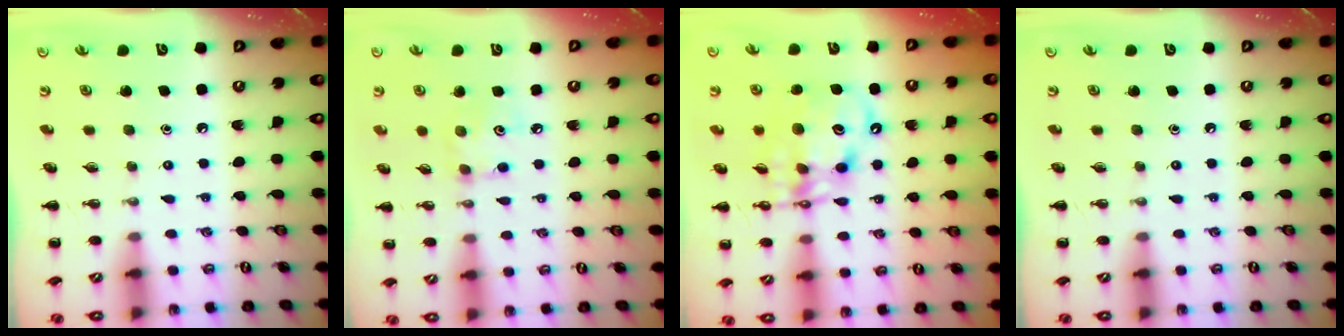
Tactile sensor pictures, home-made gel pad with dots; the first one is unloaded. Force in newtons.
{"total": 4.9, "press": 4.8, "slide": 0.7}
{"total": 12.3, "press": 11.8, "slide": 3.2}
{"total": 0.0}